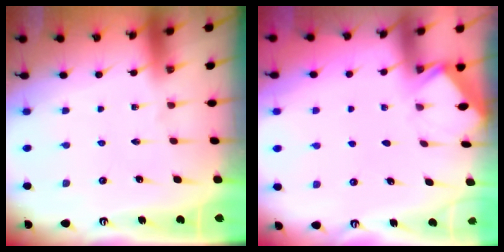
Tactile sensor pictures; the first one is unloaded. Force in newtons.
{"total": 1.7, "press": 1.6, "slide": 0.2}